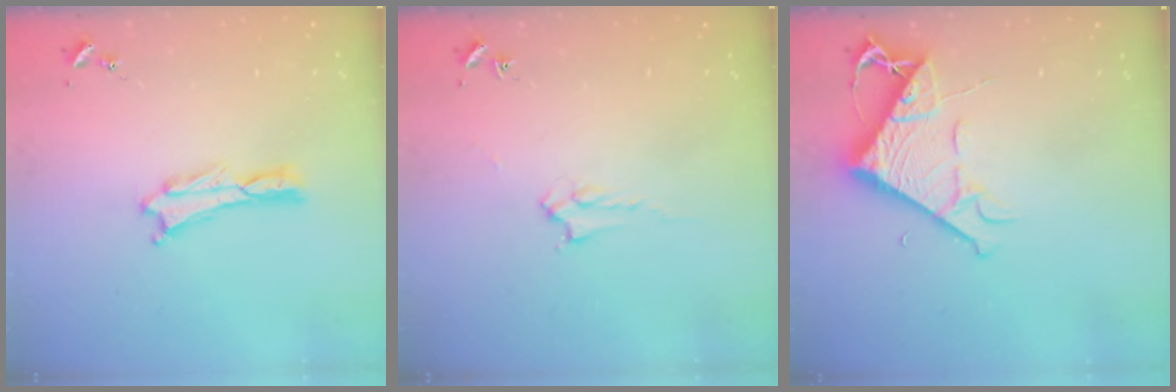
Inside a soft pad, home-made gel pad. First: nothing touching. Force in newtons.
{"total": 2.0, "press": 2.0, "slide": 0.2}
{"total": 8.0, "press": 7.9, "slide": 0.8}